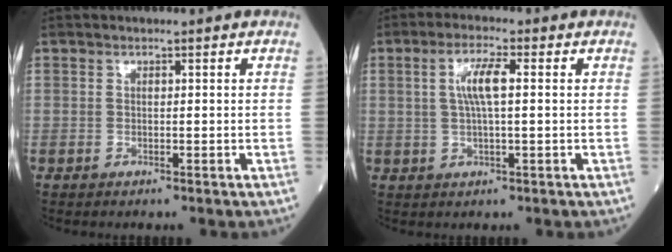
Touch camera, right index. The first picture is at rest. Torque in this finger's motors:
{"motor_torque": [0.15, 0.07, 0.10, 0.06]}